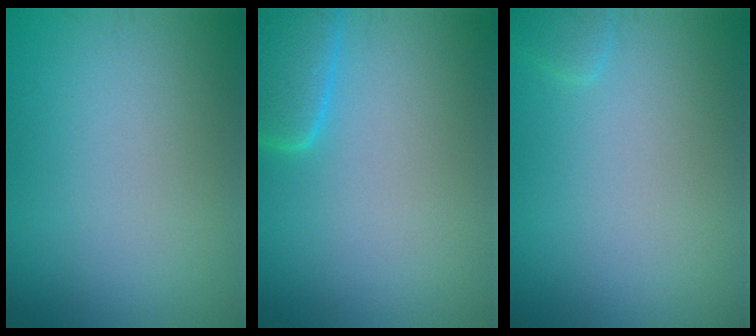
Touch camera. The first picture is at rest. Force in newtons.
{"total": 3.9, "press": 3.9, "slide": 0.4}
{"total": 0.7, "press": 0.7, "slide": 0.1}